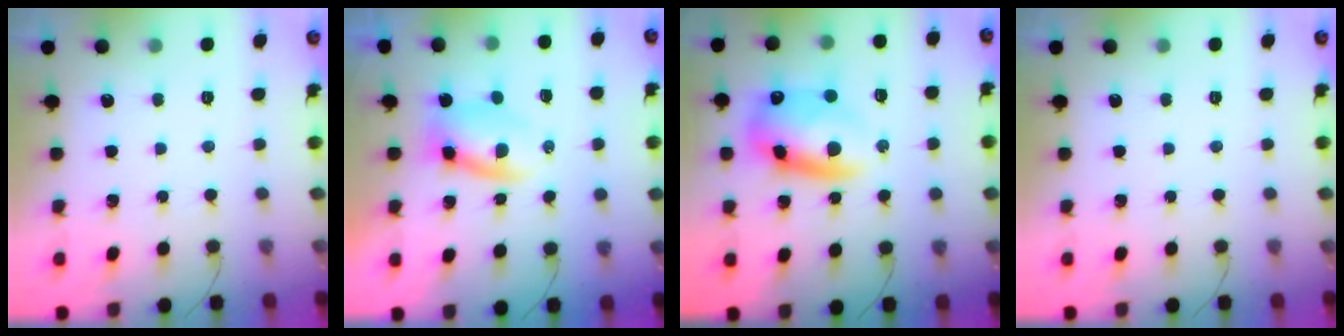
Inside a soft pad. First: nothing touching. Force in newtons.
{"total": 3.5, "press": 3.4, "slide": 0.9}
{"total": 12.7, "press": 12.4, "slide": 2.8}
{"total": 0.0}